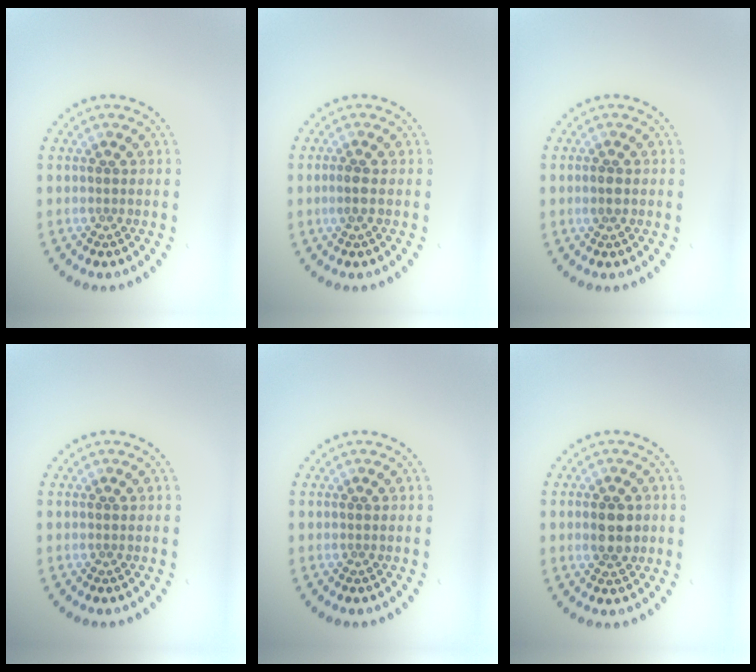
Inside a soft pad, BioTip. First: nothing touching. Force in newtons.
{"total": 1.1, "press": 1.0, "slide": 0.5}
{"total": 1.2, "press": 1.1, "slide": 0.2}
{"total": 0.0}
{"total": 0.0}
{"total": 2.9, "press": 2.9, "slide": 0.1}